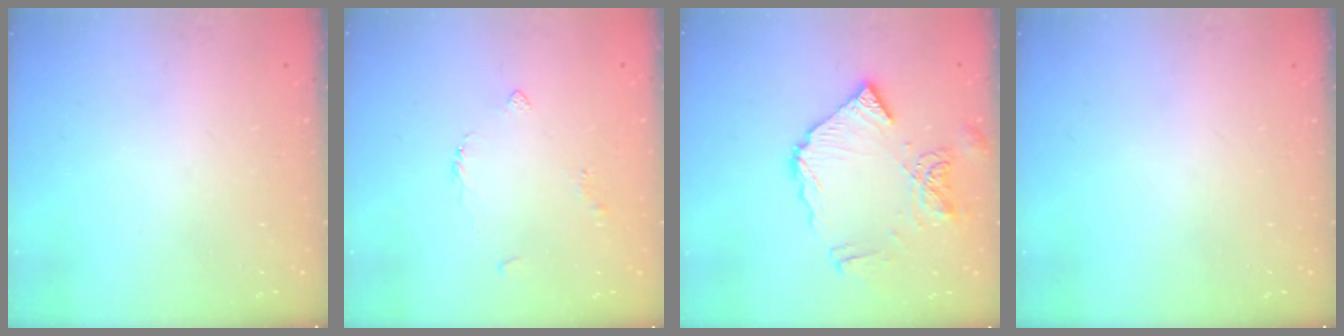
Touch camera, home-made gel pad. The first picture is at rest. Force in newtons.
{"total": 3.1, "press": 3.1, "slide": 0.5}
{"total": 14.3, "press": 14.2, "slide": 1.6}
{"total": 0.0}